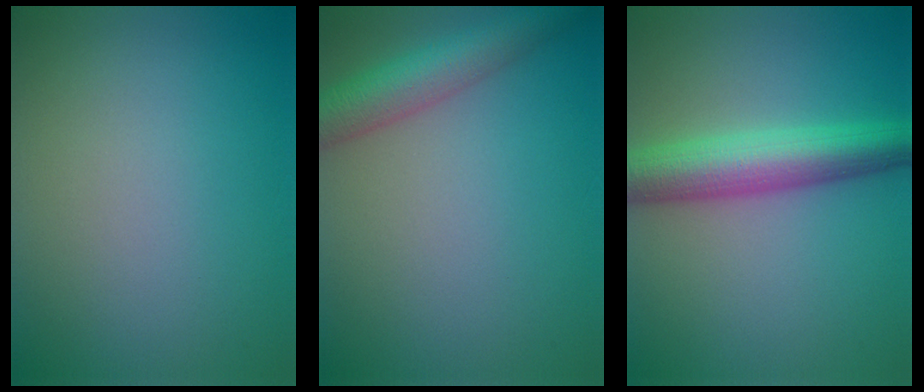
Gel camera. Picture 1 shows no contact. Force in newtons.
{"total": 5.3, "press": 5.3, "slide": 0.3}
{"total": 6.4, "press": 6.4, "slide": 0.3}